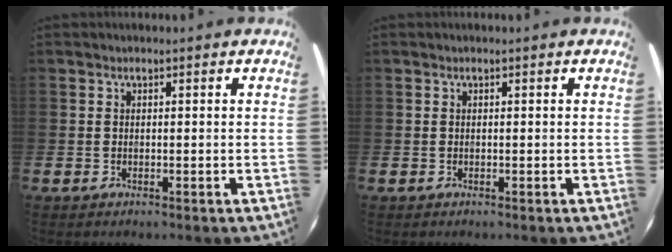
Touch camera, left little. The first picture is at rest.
{"total": 0.0}